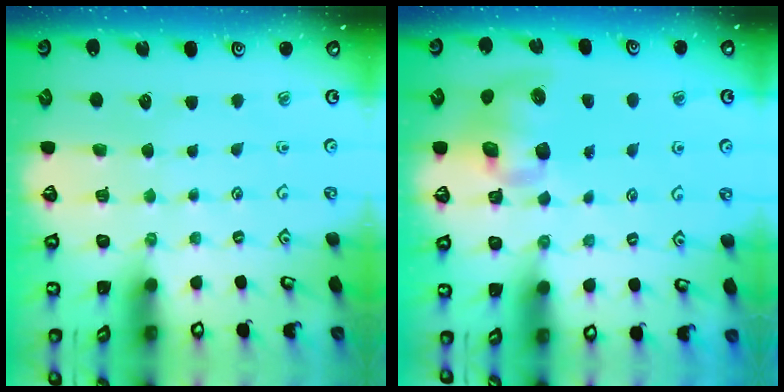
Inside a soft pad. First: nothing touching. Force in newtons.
{"total": 9.7, "press": 9.5, "slide": 1.6}